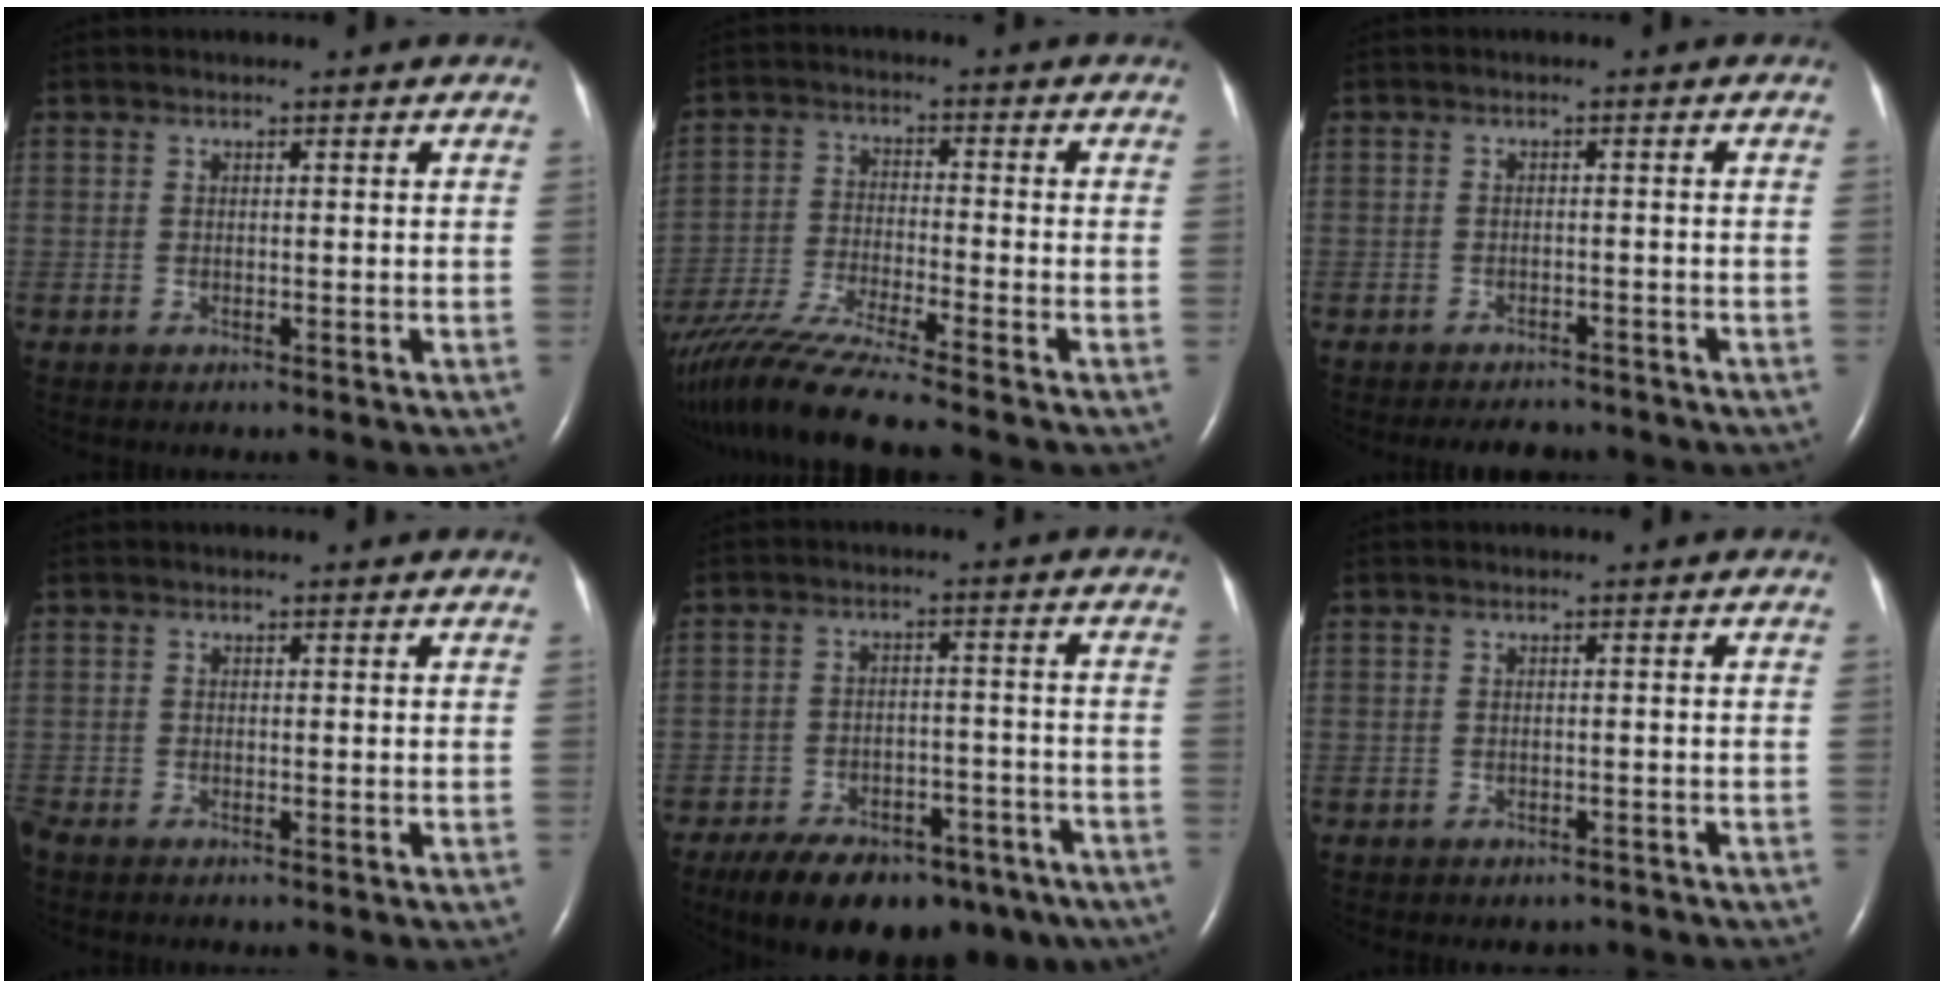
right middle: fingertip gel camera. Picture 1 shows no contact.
{"total": 12.4, "force": [-10.7, -1.6, 6.1], "torque": [-0.105, -0.034, -0.190]}
{"total": 5.1, "force": [-4.6, 1.8, 1.3], "torque": [-0.020, -0.003, -0.059]}
{"total": 0.9, "force": [-0.9, 0.0, 0.2], "torque": [-0.013, -0.005, -0.017]}
{"total": 17.9, "force": [-12.9, 8.5, 9.1], "torque": [-0.132, 0.010, -0.178]}
{"total": 2.3, "force": [-2.0, 1.2, 0.3], "torque": [-0.008, 0.003, -0.024]}